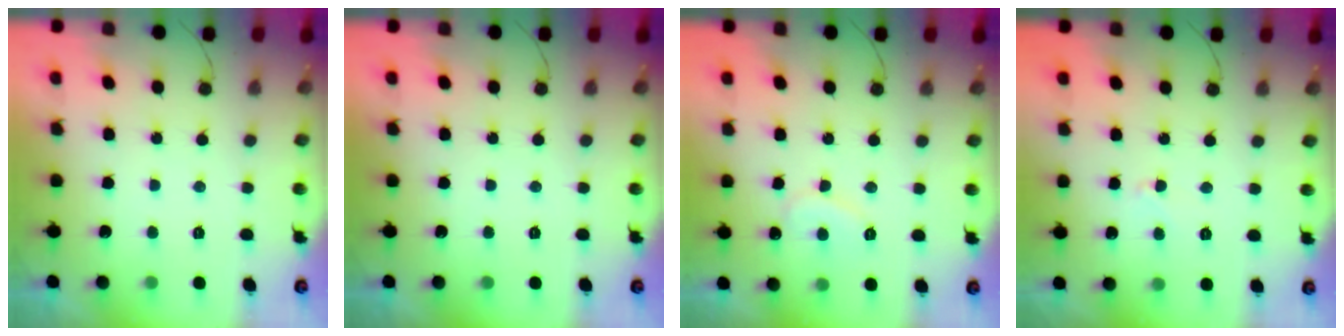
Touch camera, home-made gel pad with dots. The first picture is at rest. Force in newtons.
{"total": 0.0}
{"total": 7.6, "press": 7.6, "slide": 0.6}
{"total": 2.0, "press": 2.0, "slide": 0.2}